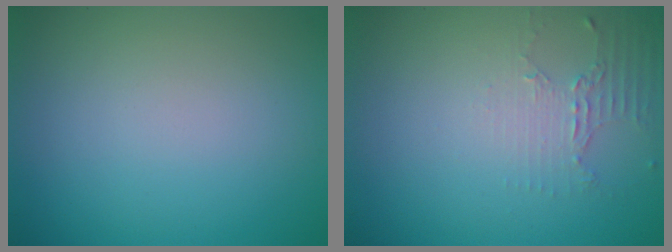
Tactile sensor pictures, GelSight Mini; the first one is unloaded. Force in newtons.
{"total": 1.9, "press": 1.4, "slide": 1.3}